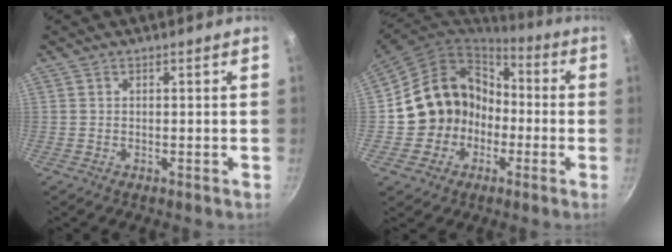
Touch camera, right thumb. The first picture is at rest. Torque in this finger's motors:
{"motor_torque": [0.26, 0.77, -0.06, 0.10, 0.35]}